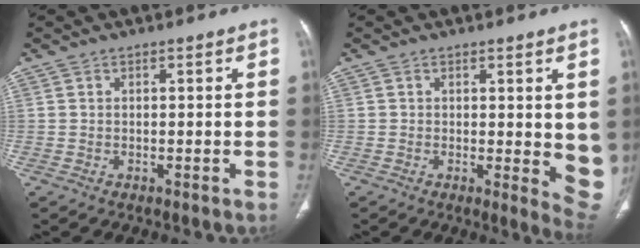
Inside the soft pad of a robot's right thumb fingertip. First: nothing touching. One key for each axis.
{"total": 7.8, "fx": 0.5, "fy": 3.0, "fz": 7.2, "tx": -0.068, "ty": -0.019, "tz": 0.006}